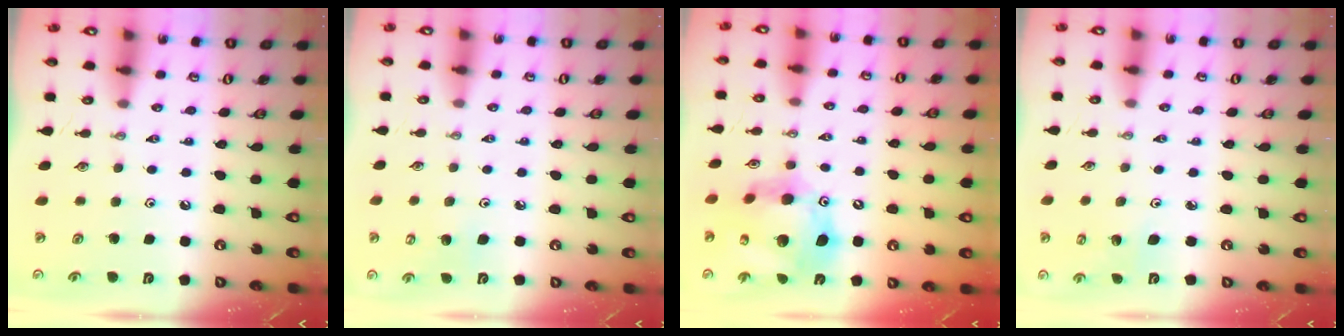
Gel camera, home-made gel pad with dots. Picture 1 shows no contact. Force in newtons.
{"total": 6.1, "press": 6.0, "slide": 1.0}
{"total": 17.9, "press": 17.8, "slide": 1.8}
{"total": 2.8, "press": 2.8, "slide": 0.2}